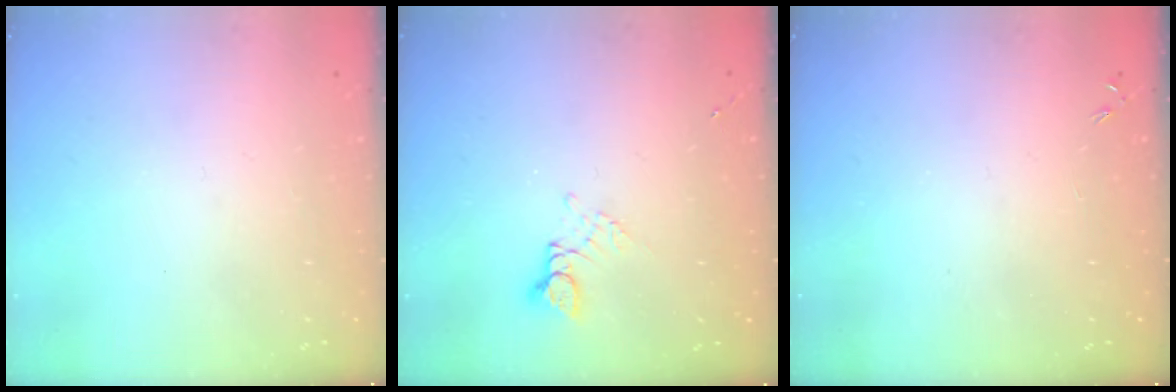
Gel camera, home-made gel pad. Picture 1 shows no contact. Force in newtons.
{"total": 2.8, "press": 2.8, "slide": 0.3}
{"total": 0.0}